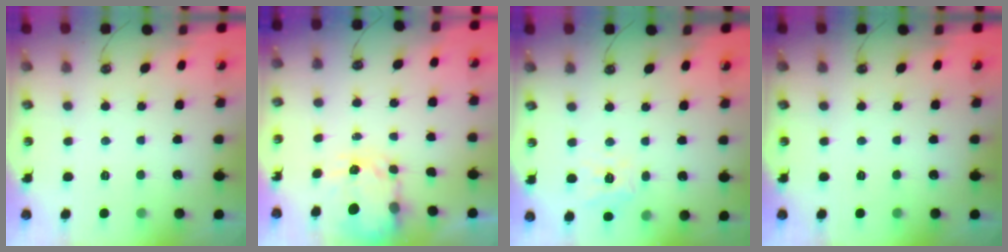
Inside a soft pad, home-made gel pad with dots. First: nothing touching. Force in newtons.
{"total": 3.4, "press": 3.4, "slide": 0.3}
{"total": 11.1, "press": 11.1, "slide": 1.1}
{"total": 0.0}